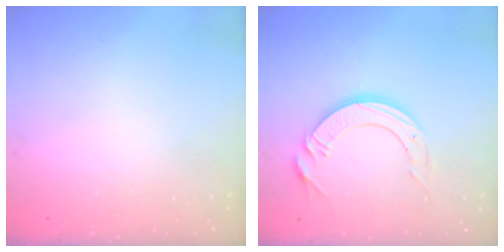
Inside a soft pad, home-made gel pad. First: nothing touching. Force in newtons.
{"total": 12.8, "press": 12.7, "slide": 1.2}